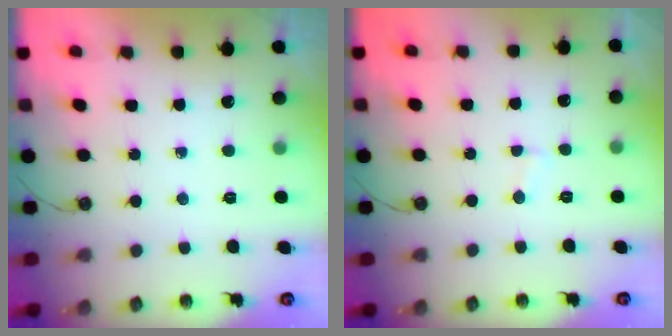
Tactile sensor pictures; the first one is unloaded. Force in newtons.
{"total": 2.0, "press": 2.0, "slide": 0.2}